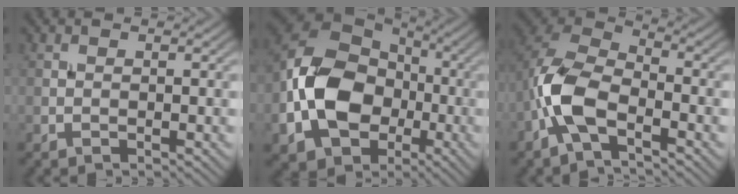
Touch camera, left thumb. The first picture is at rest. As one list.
[{"total": 15.0, "force": [-3.0, 11.1, 9.7], "torque": [-0.217, -0.011, -0.066]}, {"total": 9.1, "force": [-3.7, 4.6, 6.9], "torque": [-0.164, 0.007, -0.090]}]